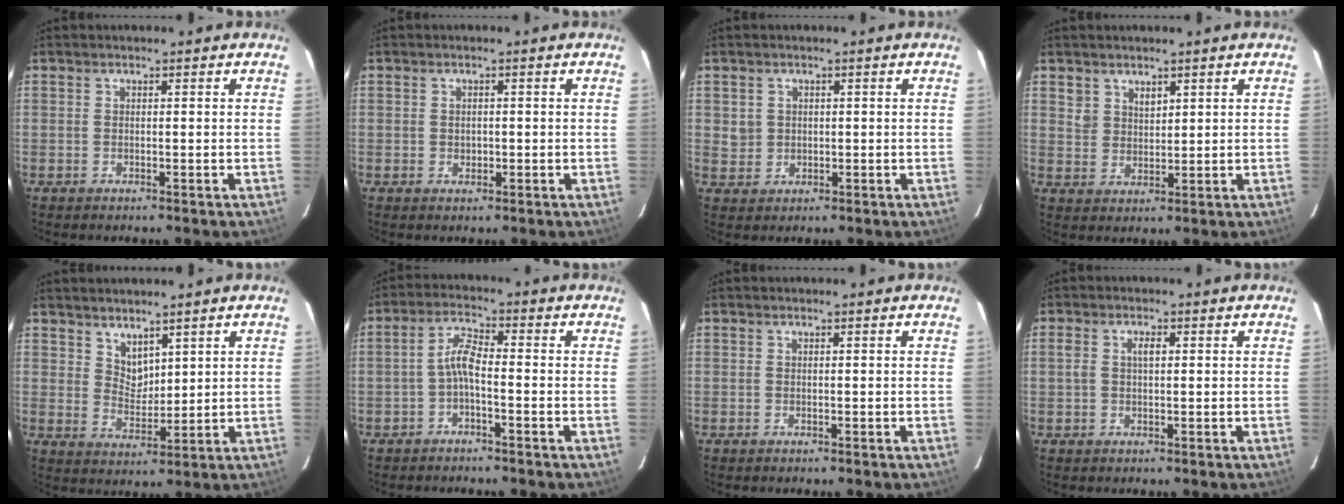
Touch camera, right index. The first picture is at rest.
{"total": 1.5, "force": [-0.2, 1.3, 0.7], "torque": [-0.008, 0.001, -0.002]}
{"total": 3.0, "force": [0.5, 3.0, 0.6], "torque": [-0.009, 0.007, 0.011]}
{"total": 3.8, "force": [2.5, 2.7, 0.9], "torque": [-0.009, 0.005, 0.049]}
{"total": 4.8, "force": [3.7, 2.6, 1.6], "torque": [-0.018, -0.004, 0.074]}
{"total": 3.9, "force": [-1.7, 1.0, 3.3], "torque": [-0.075, 0.012, -0.036]}
{"total": 0.0}
{"total": 2.6, "force": [0.4, 1.3, 2.2], "torque": [-0.041, 0.006, 0.008]}